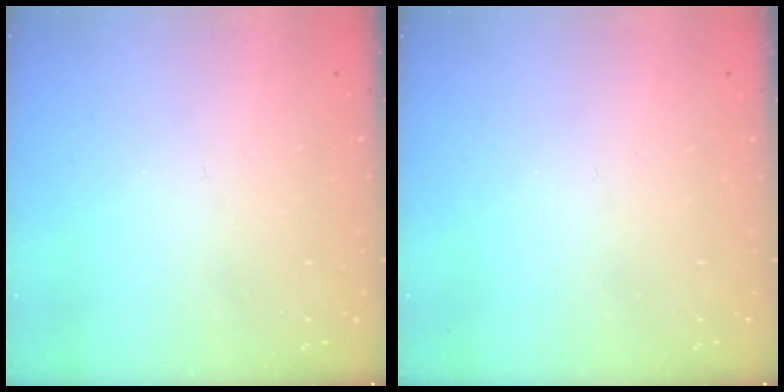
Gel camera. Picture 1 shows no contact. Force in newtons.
{"total": 0.0}